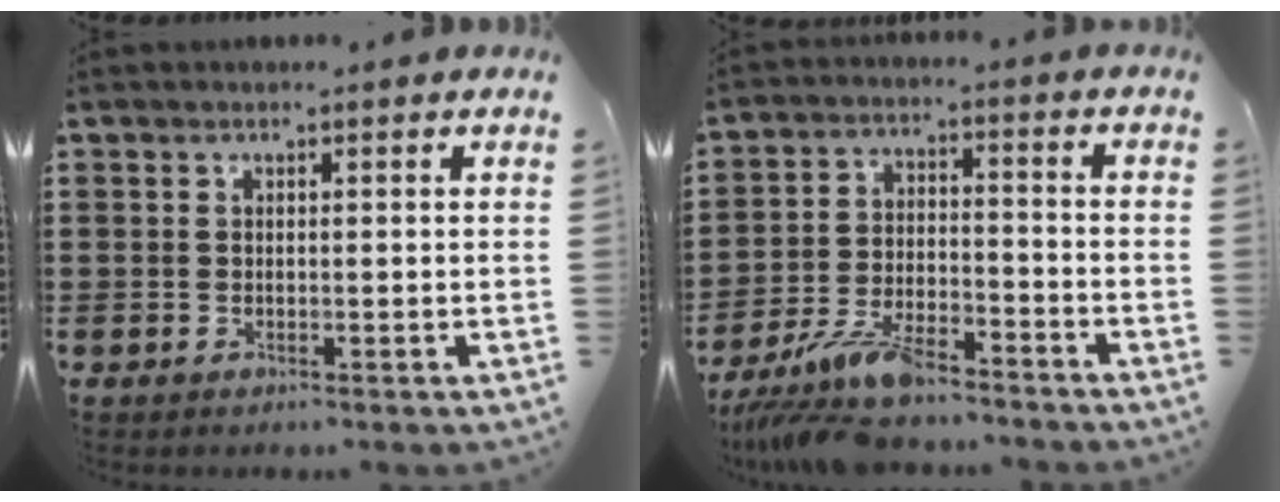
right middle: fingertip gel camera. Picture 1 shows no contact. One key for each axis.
{"total": 8.9, "fx": -7.5, "fy": 2.1, "fz": 4.3, "tx": -0.098, "ty": 0.004, "tz": -0.146}